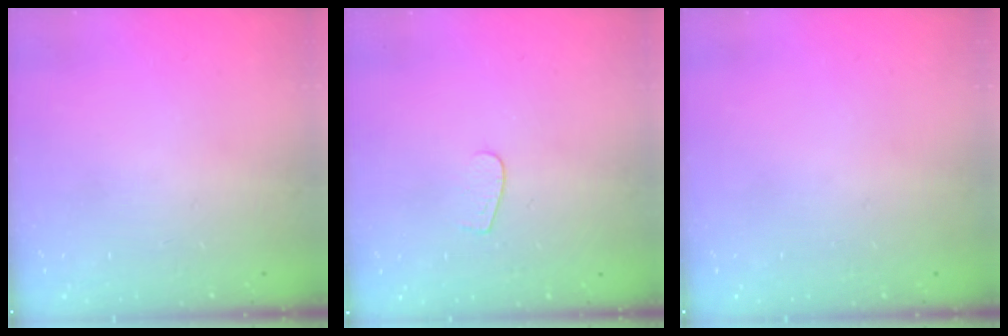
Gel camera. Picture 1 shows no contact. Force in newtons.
{"total": 3.1, "press": 3.1, "slide": 0.2}
{"total": 0.0}